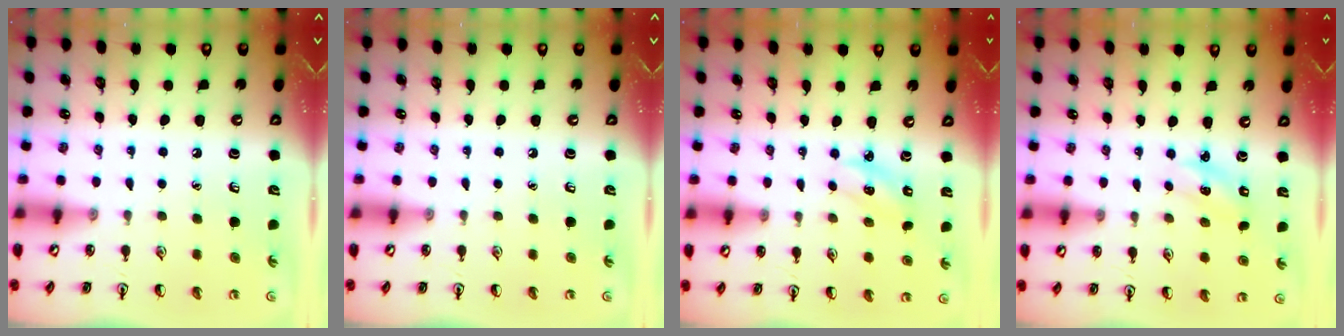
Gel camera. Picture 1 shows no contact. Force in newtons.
{"total": 0.0}
{"total": 2.5, "press": 2.4, "slide": 0.5}
{"total": 2.3, "press": 2.2, "slide": 0.4}